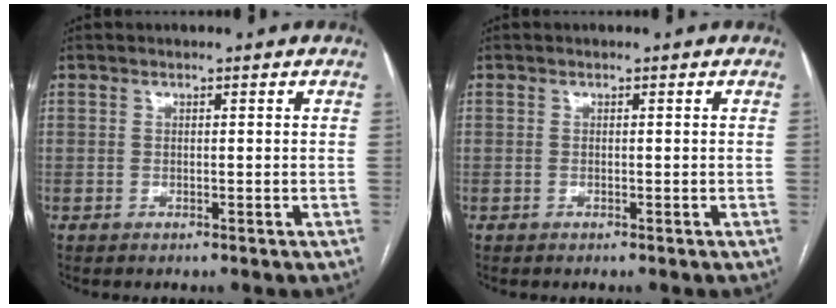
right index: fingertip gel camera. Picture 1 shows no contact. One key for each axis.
{"total": 0.0}